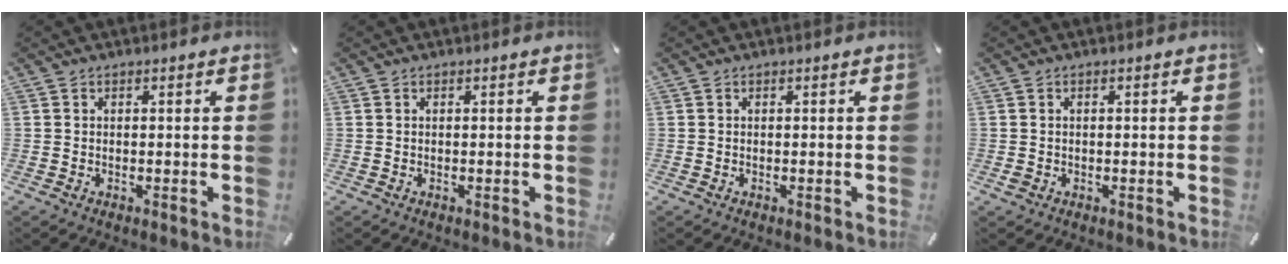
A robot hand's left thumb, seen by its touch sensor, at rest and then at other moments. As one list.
[{"total": 0.0}, {"total": 0.0}, {"total": 0.8, "force": [-0.2, 0.7, 0.4], "torque": [-0.007, 0.003, -0.005]}]